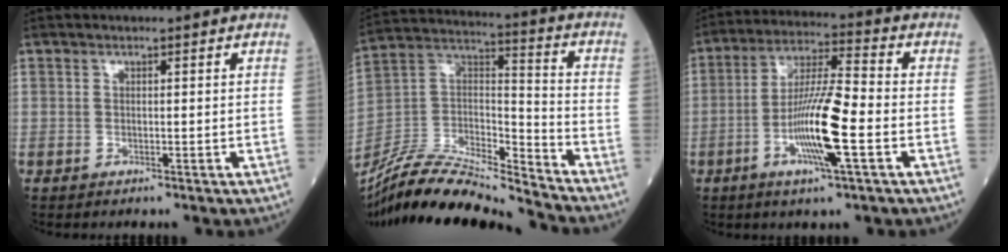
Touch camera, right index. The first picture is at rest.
{"total": 20.8, "force": [-19.4, 1.2, 7.5], "torque": [-0.161, 0.010, -0.350]}
{"total": 12.0, "force": [-3.5, 0.7, 11.5], "torque": [-0.218, -0.005, -0.069]}